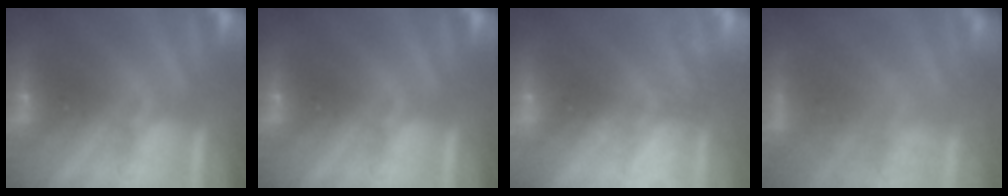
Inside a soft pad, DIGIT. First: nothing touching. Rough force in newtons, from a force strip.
{"total": 0.0}
{"total": 2.4}
{"total": 9.3}